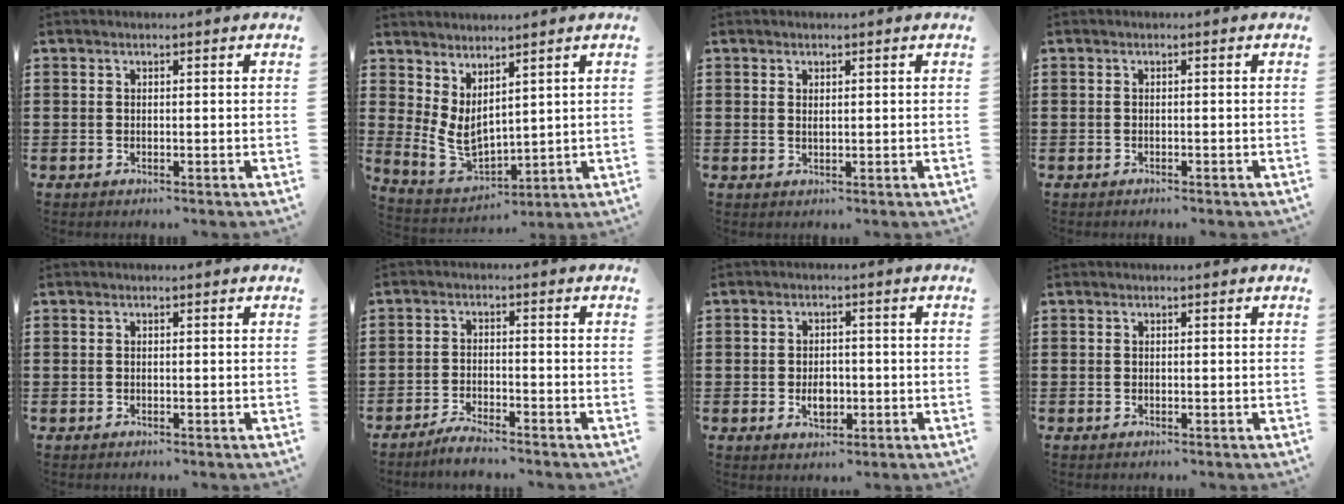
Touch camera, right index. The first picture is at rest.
{"total": 4.7, "force": [2.2, 2.8, 3.1], "torque": [-0.090, -0.017, 0.037]}
{"total": 0.6, "force": [0.4, 0.2, 0.4], "torque": [-0.007, 0.003, 0.008]}
{"total": 0.0}
{"total": 0.0}
{"total": 2.8, "force": [-2.8, 0.1, 0.5], "torque": [-0.012, 0.006, -0.056]}
{"total": 3.3, "force": [-0.7, 2.1, 2.4], "torque": [-0.033, -0.006, -0.015]}
{"total": 0.0}